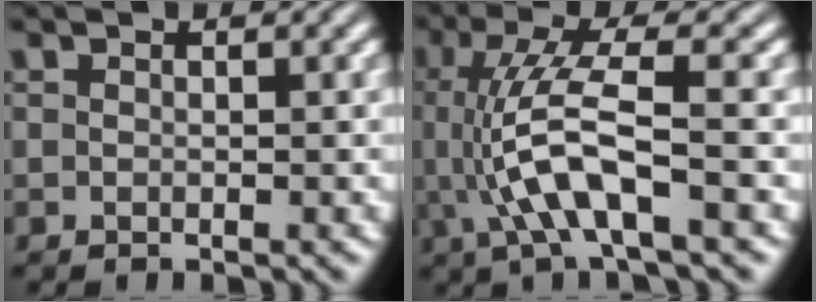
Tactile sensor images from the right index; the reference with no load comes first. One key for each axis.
{"total": 6.0, "fx": -0.1, "fy": 1.5, "fz": 5.8, "tx": -0.120, "ty": -0.004, "tz": 0.002}